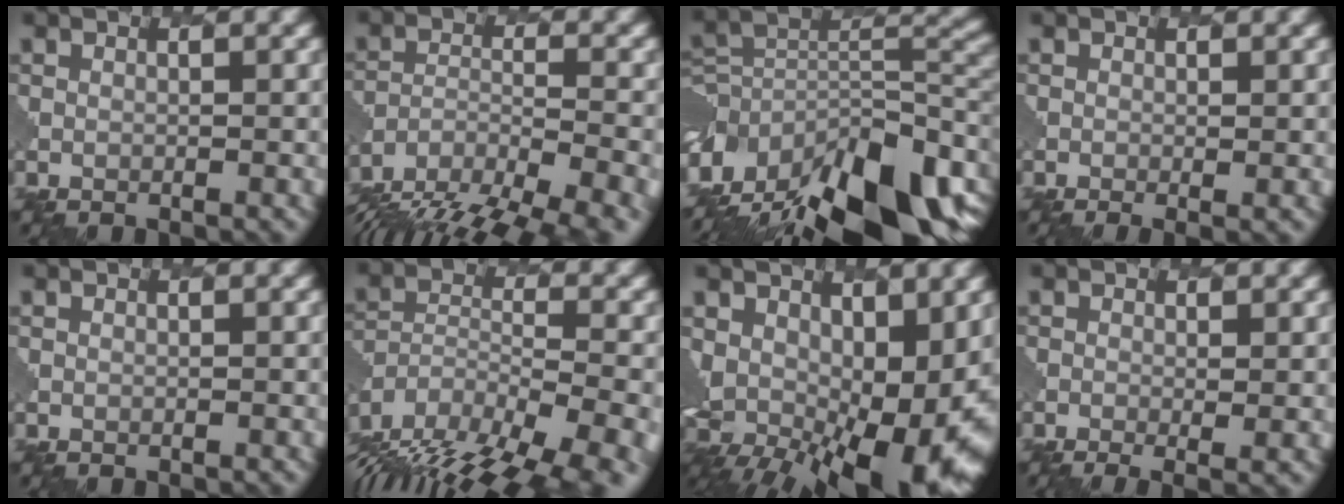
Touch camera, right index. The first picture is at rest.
{"total": 12.9, "force": [-10.8, 4.3, 5.5], "torque": [-0.114, -0.016, -0.146]}
{"total": 14.6, "force": [-7.8, 6.9, 10.3], "torque": [-0.219, 0.013, -0.141]}
{"total": 1.9, "force": [-0.1, 0.7, 1.8], "torque": [-0.023, 0.002, 0.005]}
{"total": 0.0}
{"total": 17.2, "force": [-14.4, 5.5, 7.7], "torque": [-0.139, -0.012, -0.197]}
{"total": 14.1, "force": [0.1, 7.8, 11.7], "torque": [-0.199, -0.038, 0.020]}
{"total": 2.9, "force": [-0.2, 0.9, 2.8], "torque": [-0.045, -0.006, -0.001]}